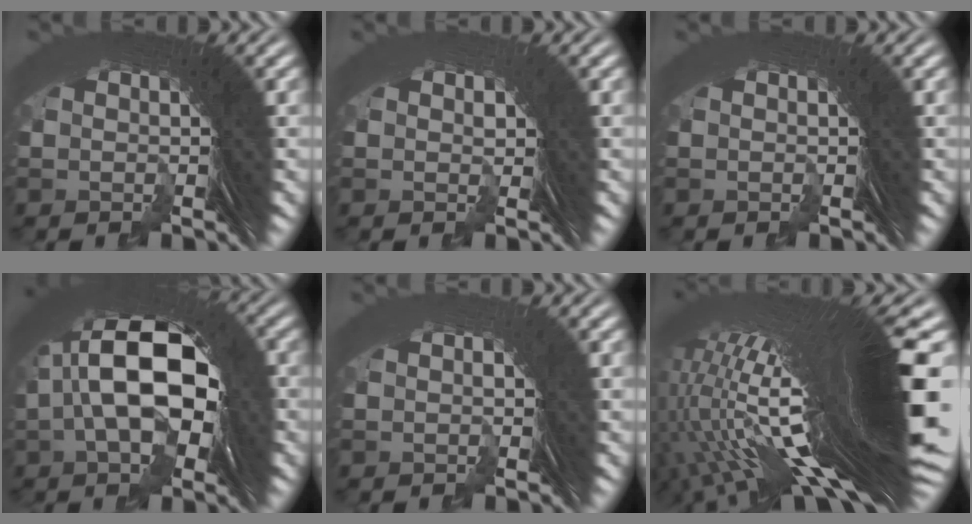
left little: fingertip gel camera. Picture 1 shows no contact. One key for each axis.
{"total": 0.6, "fx": 0.1, "fy": 0.6, "fz": 0.1, "tx": -0.001, "ty": 0.003, "tz": 0.004}
{"total": 0.0}
{"total": 12.7, "fx": 4.0, "fy": 5.7, "fz": 10.6, "tx": -0.148, "ty": 0.039, "tz": 0.037}
{"total": 0.9, "fx": -0.6, "fy": -0.3, "fz": -0.7, "tx": 0.012, "ty": 0.003, "tz": -0.010}
{"total": 26.9, "fx": 2.0, "fy": 6.9, "fz": 25.9, "tx": -0.350, "ty": 0.057, "tz": 0.021}